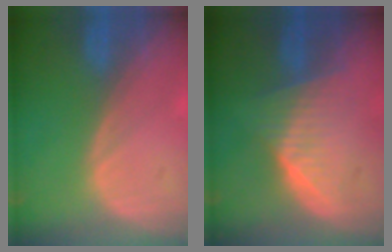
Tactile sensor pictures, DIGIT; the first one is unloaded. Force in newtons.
{"total": 6.4, "press": 6.2, "slide": 1.7}